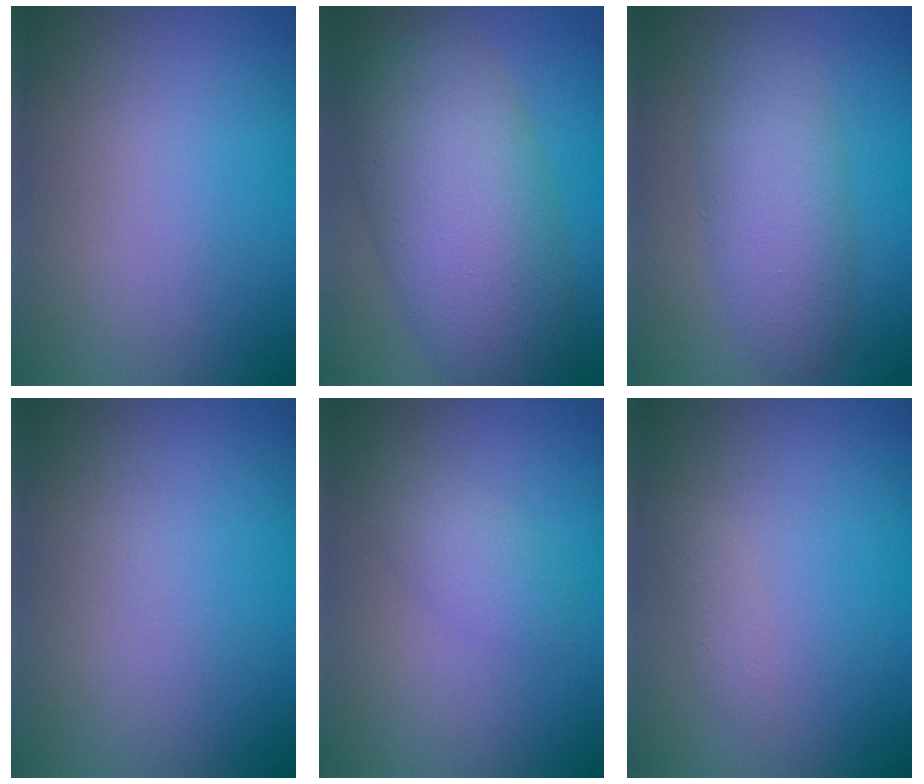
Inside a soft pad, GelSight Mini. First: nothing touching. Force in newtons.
{"total": 10.6, "press": 10.6, "slide": 0.4}
{"total": 5.3, "press": 5.3, "slide": 0.1}
{"total": 0.0}
{"total": 1.8, "press": 1.8, "slide": 0.0}
{"total": 0.8, "press": 0.8, "slide": 0.0}